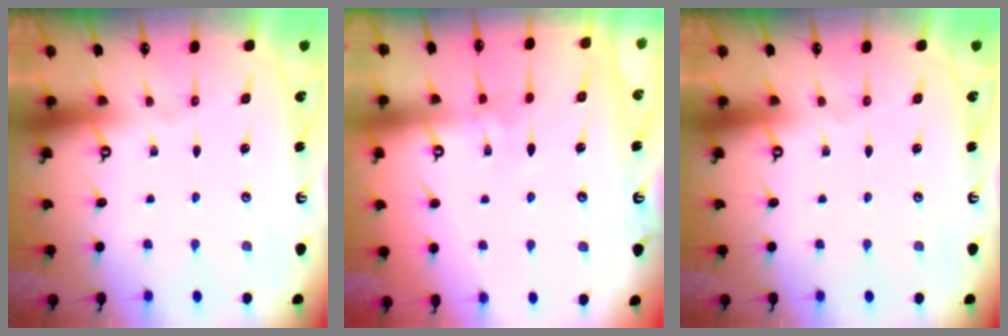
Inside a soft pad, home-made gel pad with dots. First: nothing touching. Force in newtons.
{"total": 2.5, "press": 2.5, "slide": 0.4}
{"total": 0.0}